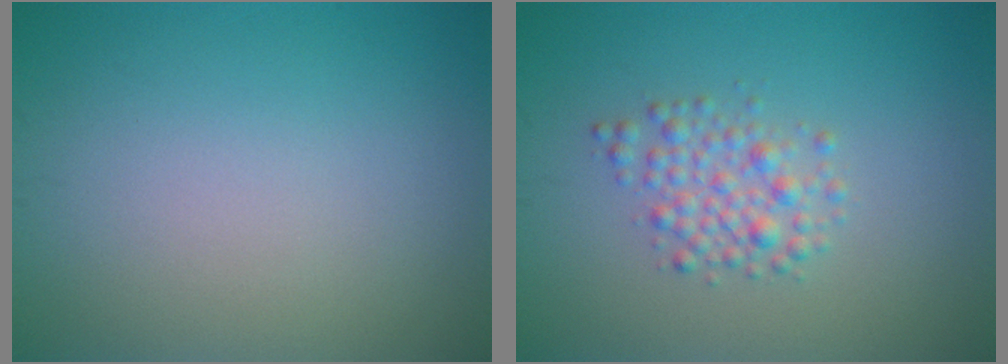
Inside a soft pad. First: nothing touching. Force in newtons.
{"total": 2.6, "press": 2.6, "slide": 0.0}